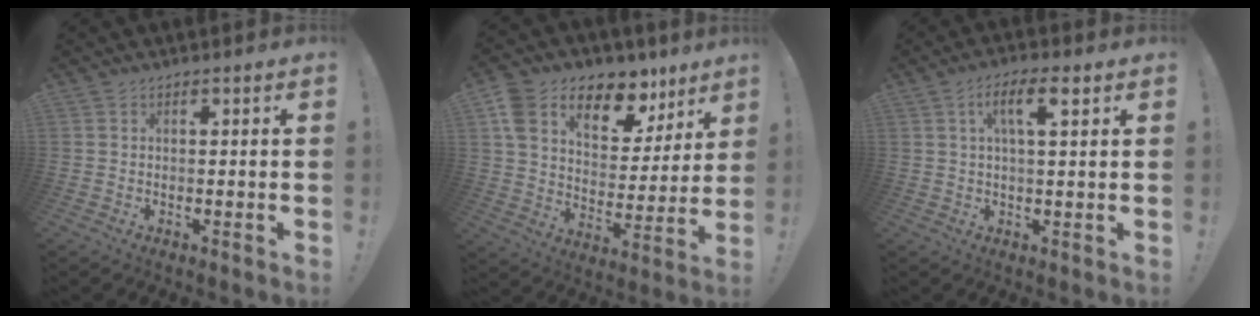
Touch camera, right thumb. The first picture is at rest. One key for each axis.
{"total": 14.7, "fx": 9.2, "fy": 8.6, "fz": 7.7, "tx": -0.127, "ty": -0.055, "tz": 0.164}
{"total": 6.7, "fx": 2.3, "fy": 1.9, "fz": 6.1, "tx": -0.104, "ty": 0.000, "tz": 0.033}